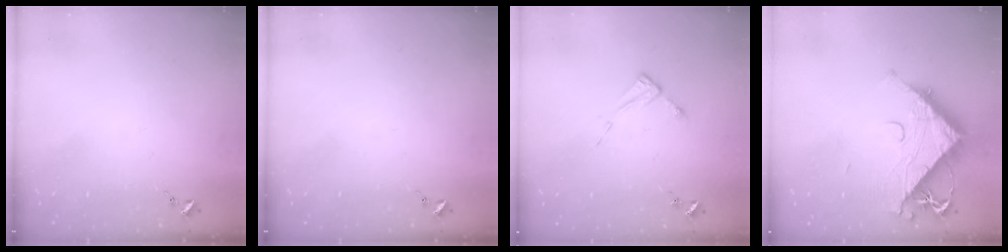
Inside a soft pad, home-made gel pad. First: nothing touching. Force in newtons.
{"total": 0.0}
{"total": 5.4, "press": 5.3, "slide": 0.5}
{"total": 11.9, "press": 11.8, "slide": 1.4}